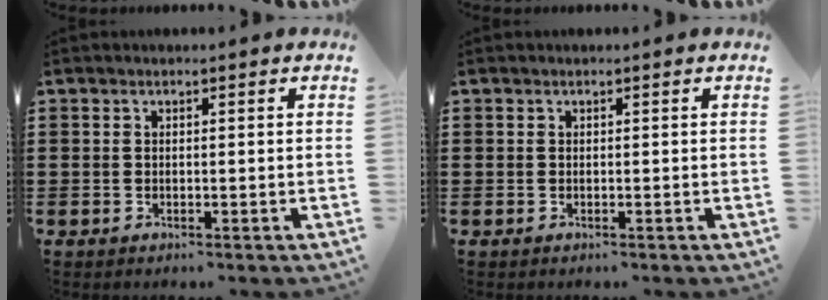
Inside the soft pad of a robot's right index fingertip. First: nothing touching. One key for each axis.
{"total": 0.0}